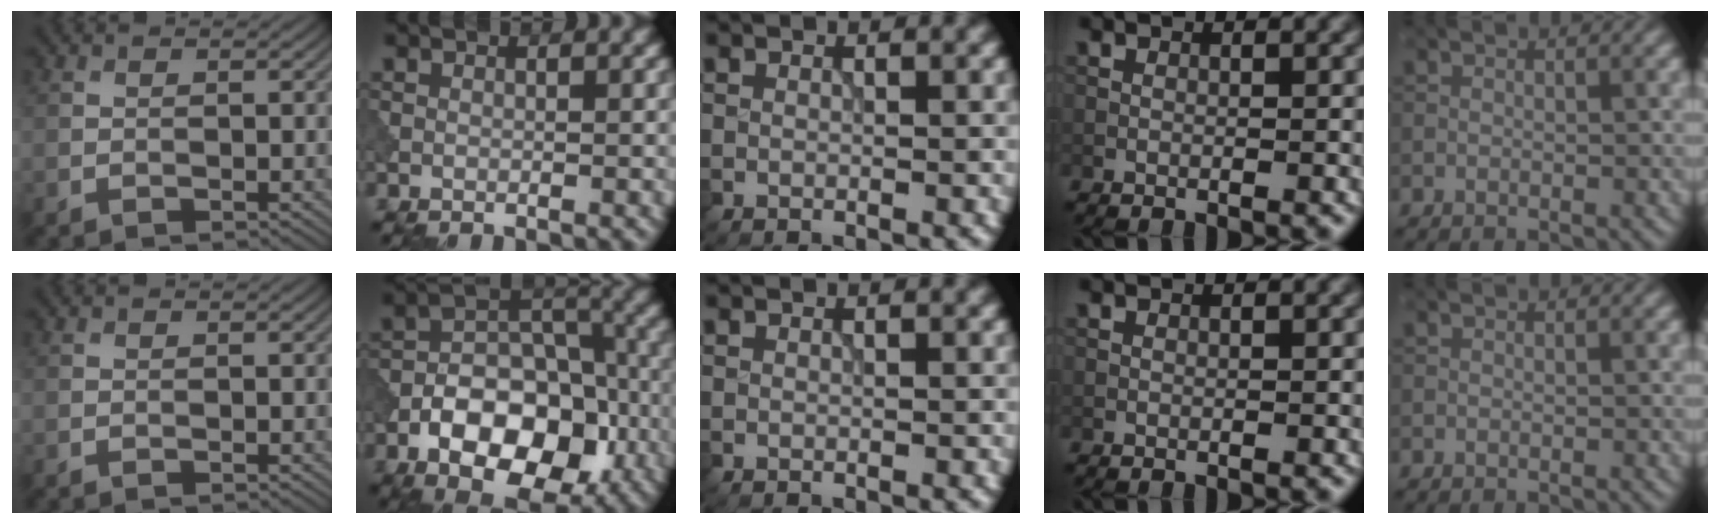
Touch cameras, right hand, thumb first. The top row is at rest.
{"index": {"total": 10.7, "force": [-4.5, 6.4, 7.3], "torque": [-0.118, 0.001, -0.077]}}